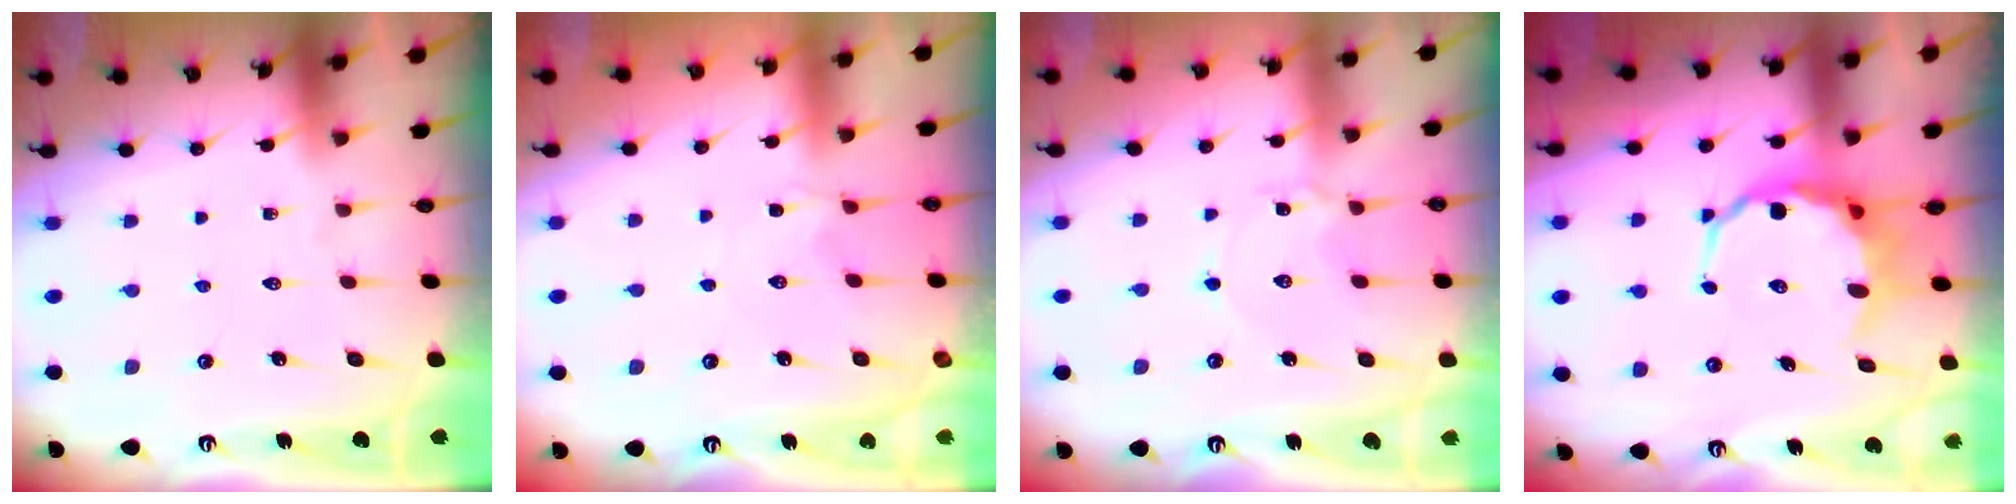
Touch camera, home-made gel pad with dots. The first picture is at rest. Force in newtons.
{"total": 2.3, "press": 2.2, "slide": 0.4}
{"total": 2.9, "press": 2.9, "slide": 0.4}
{"total": 8.3, "press": 8.0, "slide": 2.1}